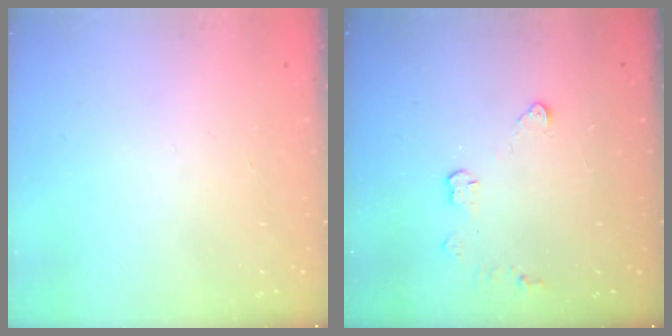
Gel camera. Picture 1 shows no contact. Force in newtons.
{"total": 3.9, "press": 3.9, "slide": 0.5}